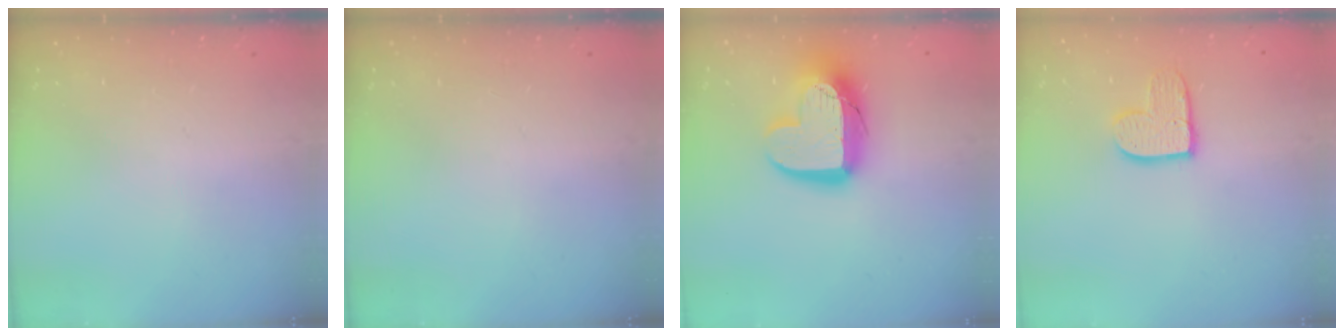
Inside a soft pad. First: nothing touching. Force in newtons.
{"total": 0.0}
{"total": 16.1, "press": 16.1, "slide": 1.1}
{"total": 10.7, "press": 10.7, "slide": 1.0}